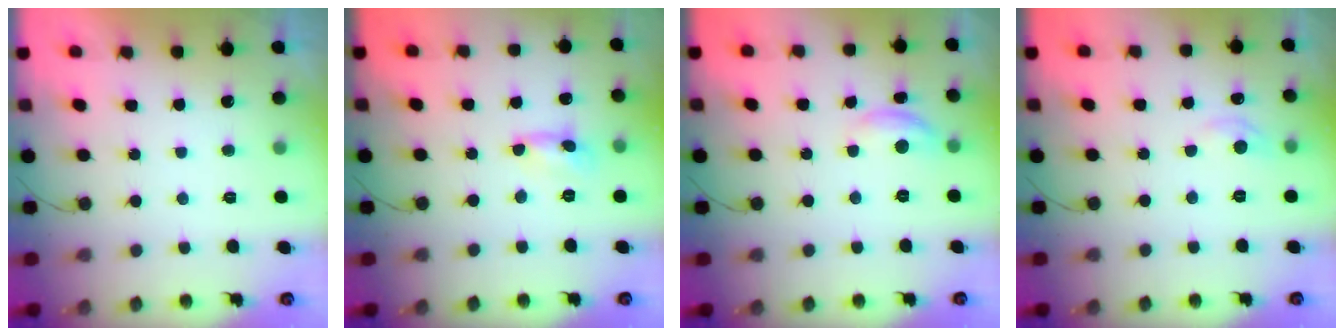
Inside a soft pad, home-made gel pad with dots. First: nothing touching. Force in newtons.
{"total": 1.0, "press": 1.0, "slide": 0.1}
{"total": 7.3, "press": 7.3, "slide": 0.3}
{"total": 3.9, "press": 3.9, "slide": 0.5}